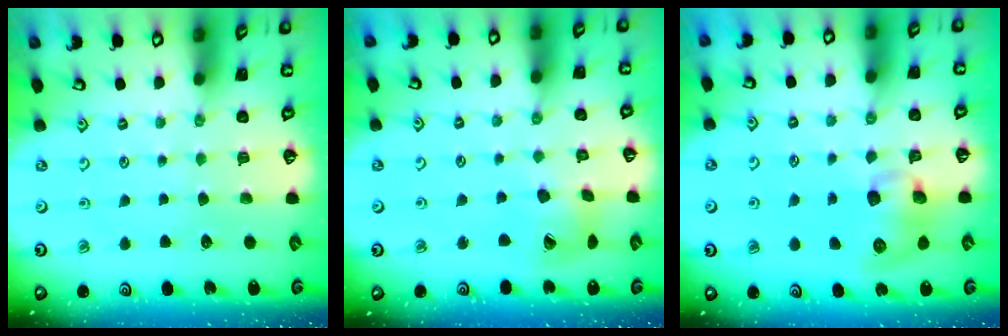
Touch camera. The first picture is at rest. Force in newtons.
{"total": 11.9, "press": 11.8, "slide": 1.4}
{"total": 9.9, "press": 9.8, "slide": 1.3}